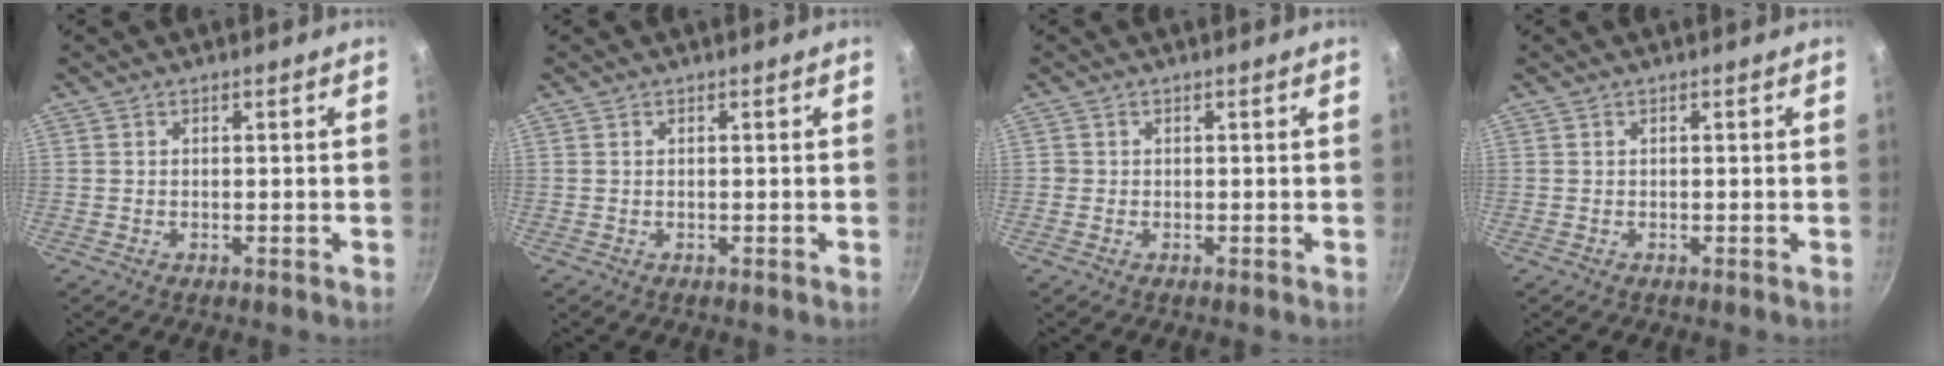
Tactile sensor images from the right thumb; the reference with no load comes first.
{"total": 0.0}
{"total": 0.8, "force": [-0.1, 0.8, 0.1], "torque": [0.002, 0.004, -0.002]}
{"total": 0.0}